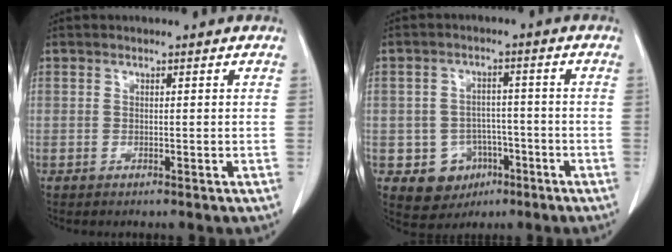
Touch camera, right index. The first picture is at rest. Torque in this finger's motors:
{"motor_torque": [0.13, -0.12, -0.42, -0.06]}